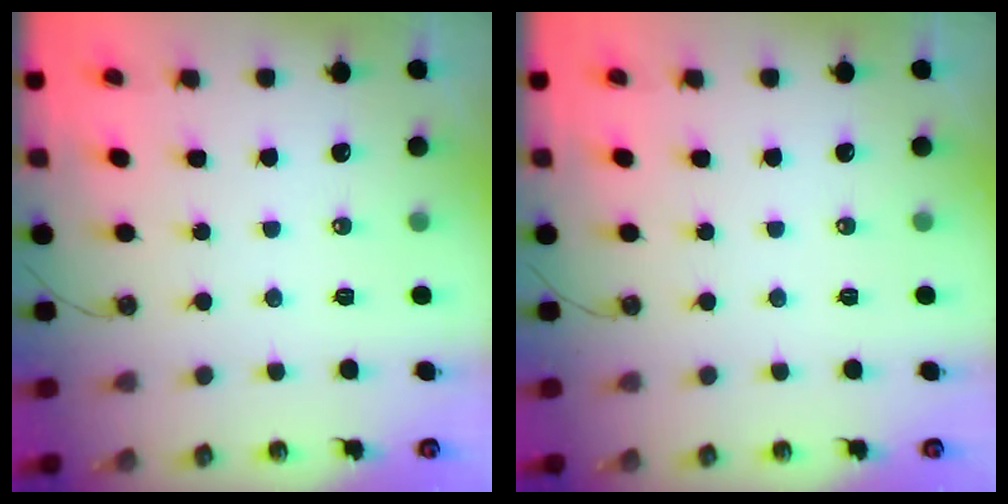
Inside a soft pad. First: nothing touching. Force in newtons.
{"total": 0.0}